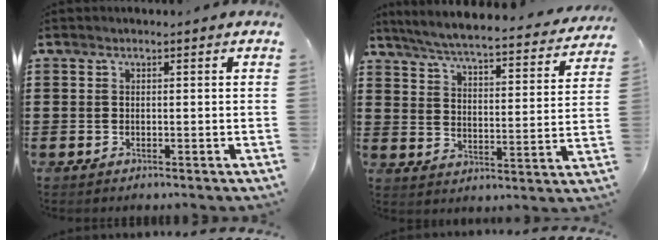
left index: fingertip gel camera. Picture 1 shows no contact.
{"total": 5.5, "force": [5.2, -0.3, 1.7], "torque": [-0.059, -0.039, 0.085]}